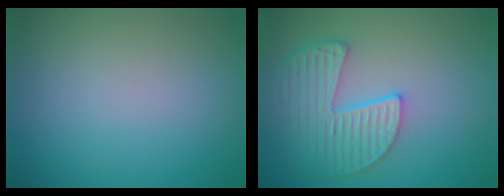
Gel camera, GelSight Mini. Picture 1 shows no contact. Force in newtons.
{"total": 5.3, "press": 4.4, "slide": 3.0}